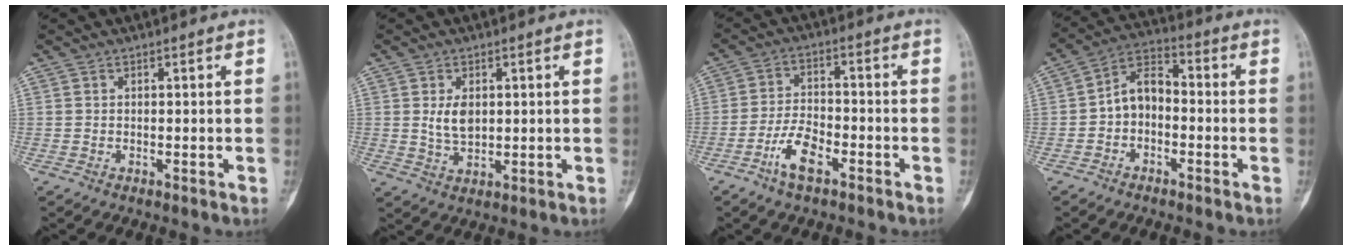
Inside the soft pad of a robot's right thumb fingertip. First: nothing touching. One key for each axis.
{"total": 4.8, "fx": 0.9, "fy": 2.9, "fz": 3.6, "tx": -0.060, "ty": -0.010, "tz": 0.024}
{"total": 7.0, "fx": -4.0, "fy": 2.9, "fz": 5.0, "tx": -0.092, "ty": 0.024, "tz": -0.077}
{"total": 7.3, "fx": -1.4, "fy": 5.1, "fz": 5.0, "tx": -0.070, "ty": 0.036, "tz": -0.042}